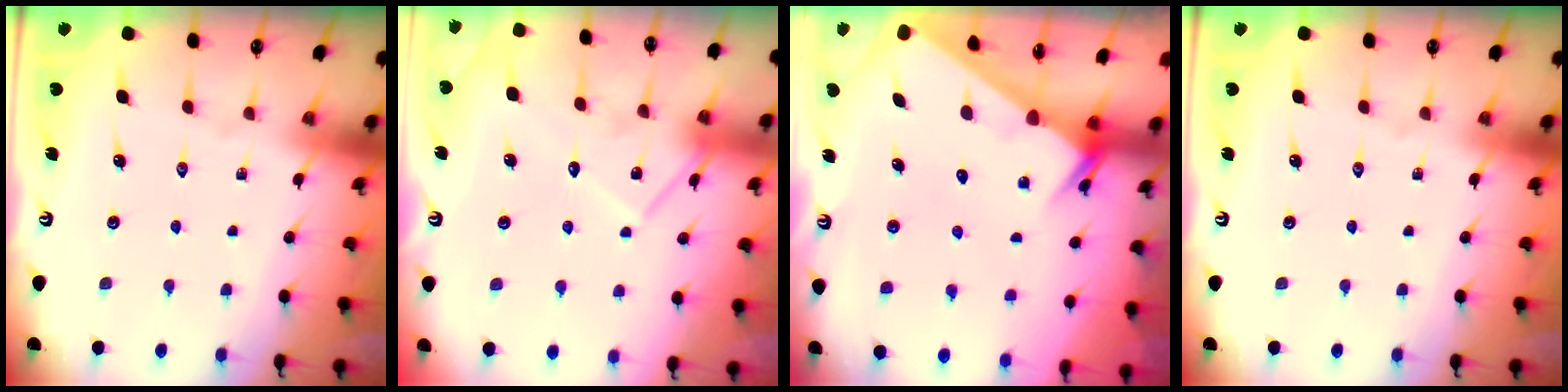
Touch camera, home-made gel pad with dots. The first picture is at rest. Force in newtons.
{"total": 12.7, "press": 12.7, "slide": 0.9}
{"total": 2.4, "press": 2.4, "slide": 0.1}
{"total": 0.0}